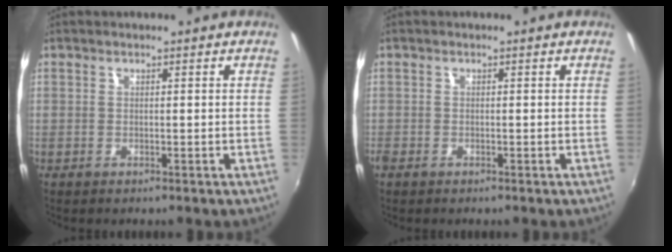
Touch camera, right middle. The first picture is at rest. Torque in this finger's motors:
{"motor_torque": [0.18, -0.17, 0.14, 0.06]}